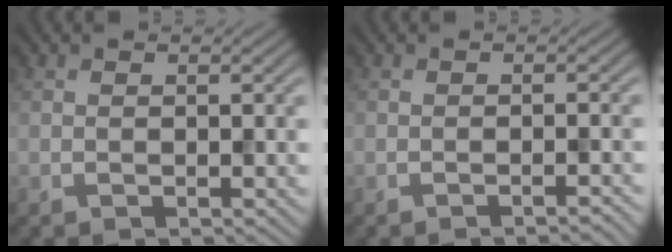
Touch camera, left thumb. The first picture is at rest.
{"total": 1.2, "force": [-1.0, 0.1, 0.8], "torque": [-0.004, 0.004, -0.021]}